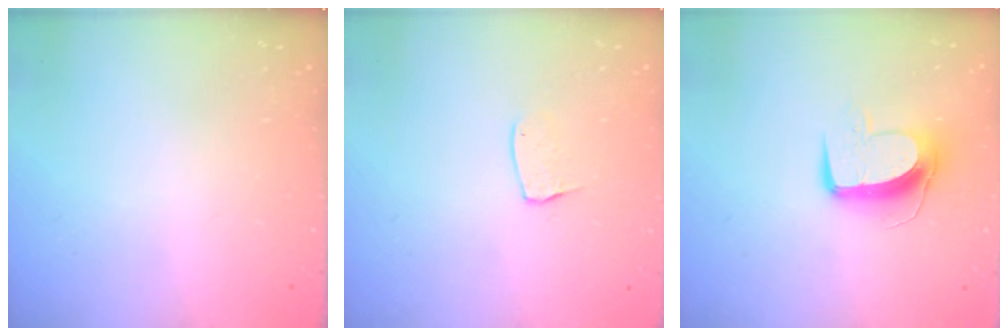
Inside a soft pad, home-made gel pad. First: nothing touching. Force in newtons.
{"total": 5.6, "press": 5.6, "slide": 0.3}
{"total": 9.8, "press": 9.7, "slide": 0.7}